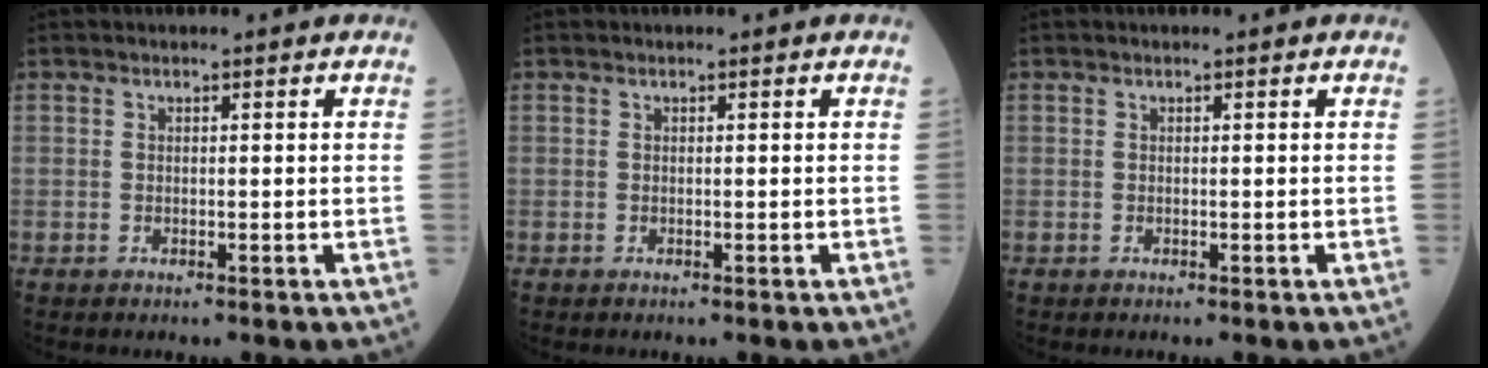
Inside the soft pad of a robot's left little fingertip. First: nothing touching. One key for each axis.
{"total": 0.0}
{"total": 0.0}